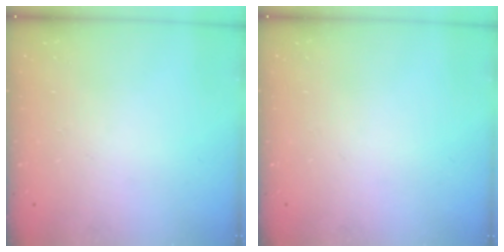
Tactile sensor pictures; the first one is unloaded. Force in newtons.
{"total": 0.0}